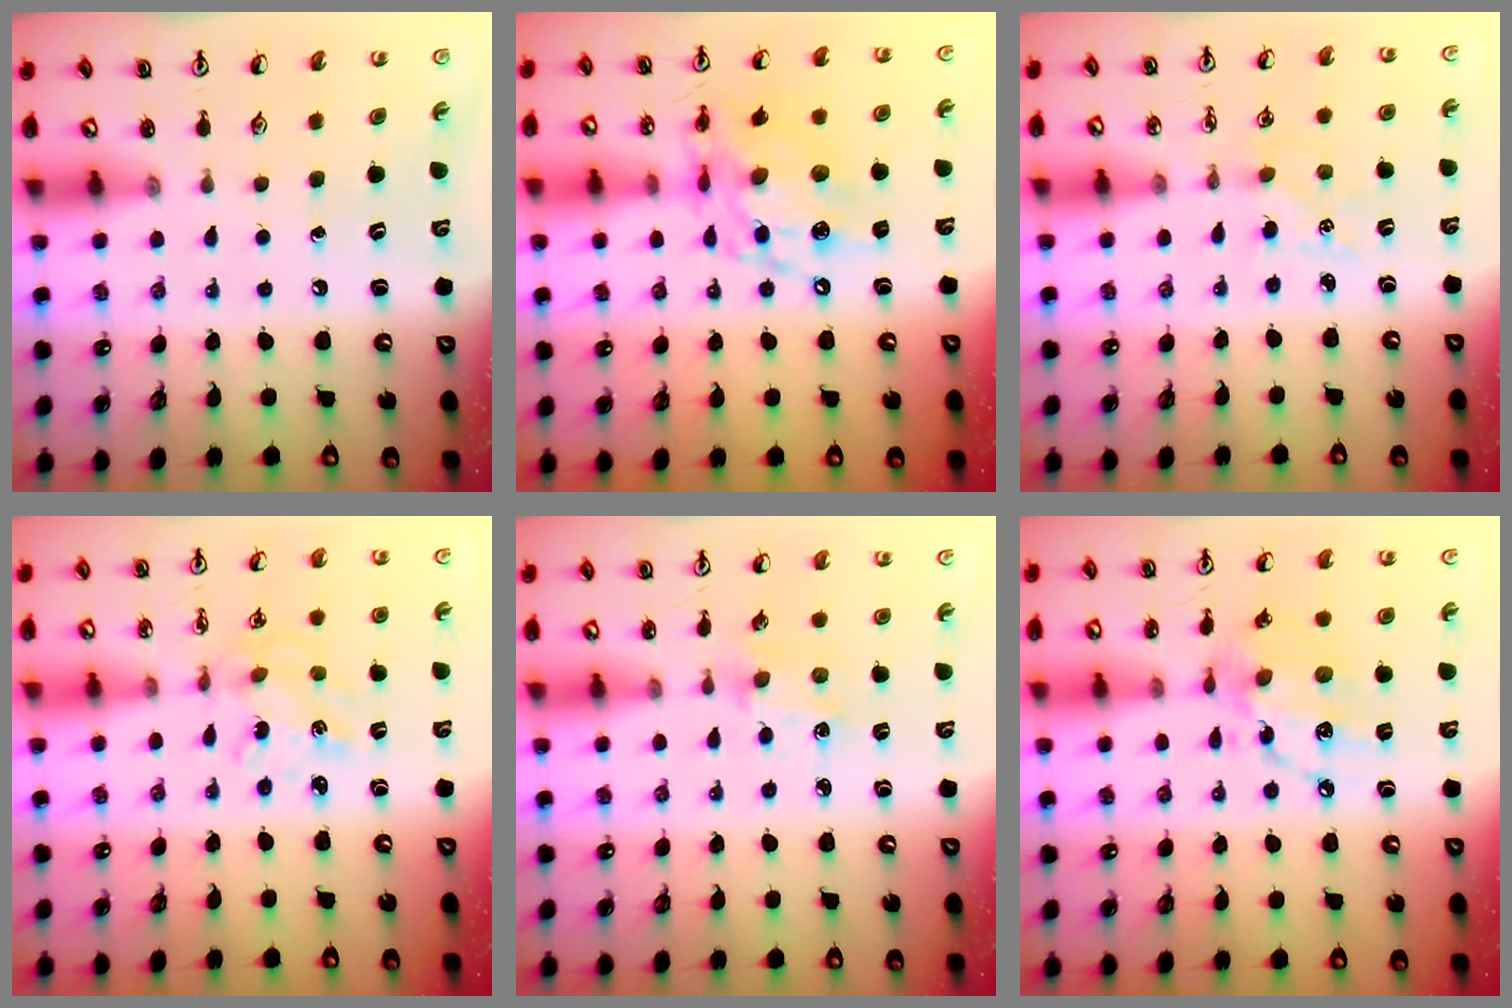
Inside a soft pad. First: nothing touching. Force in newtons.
{"total": 13.8, "press": 13.8, "slide": 1.1}
{"total": 2.8, "press": 2.8, "slide": 0.3}
{"total": 1.5, "press": 1.5, "slide": 0.1}
{"total": 3.4, "press": 3.3, "slide": 0.5}
{"total": 13.0, "press": 13.0, "slide": 1.0}